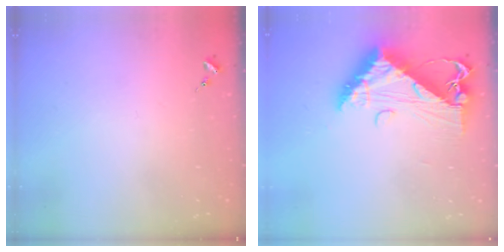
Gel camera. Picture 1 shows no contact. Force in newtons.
{"total": 12.7, "press": 12.7, "slide": 1.3}